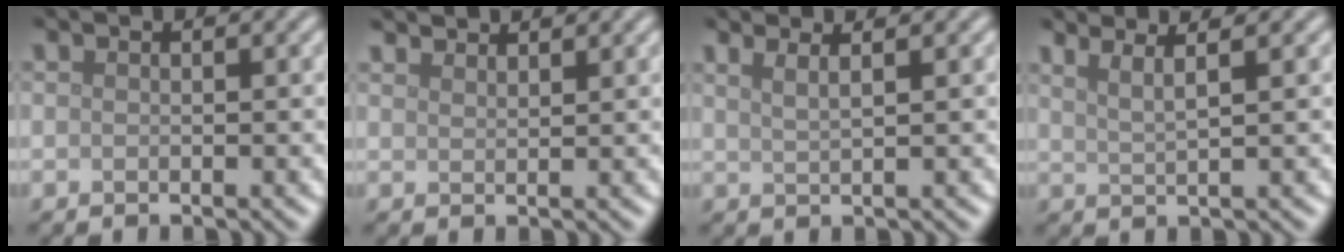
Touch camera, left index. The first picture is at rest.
{"total": 2.7, "force": [2.6, 0.3, 0.5], "torque": [-0.007, -0.002, 0.047]}
{"total": 3.2, "force": [2.1, 1.3, 2.1], "torque": [-0.011, 0.015, 0.002]}
{"total": 3.6, "force": [2.6, 1.1, 2.3], "torque": [-0.023, 0.017, 0.017]}